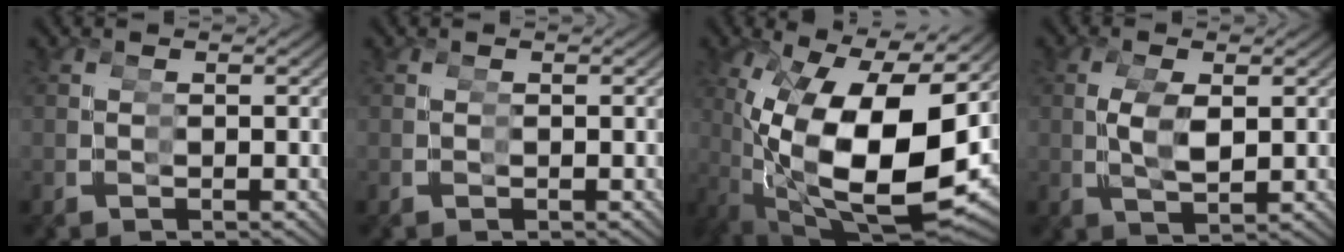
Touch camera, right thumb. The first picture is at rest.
{"total": 0.0}
{"total": 18.0, "force": [-0.5, 10.9, 14.4], "torque": [-0.286, -0.022, 0.021]}
{"total": 1.7, "force": [0.7, 0.4, 1.4], "torque": [-0.033, 0.011, 0.011]}